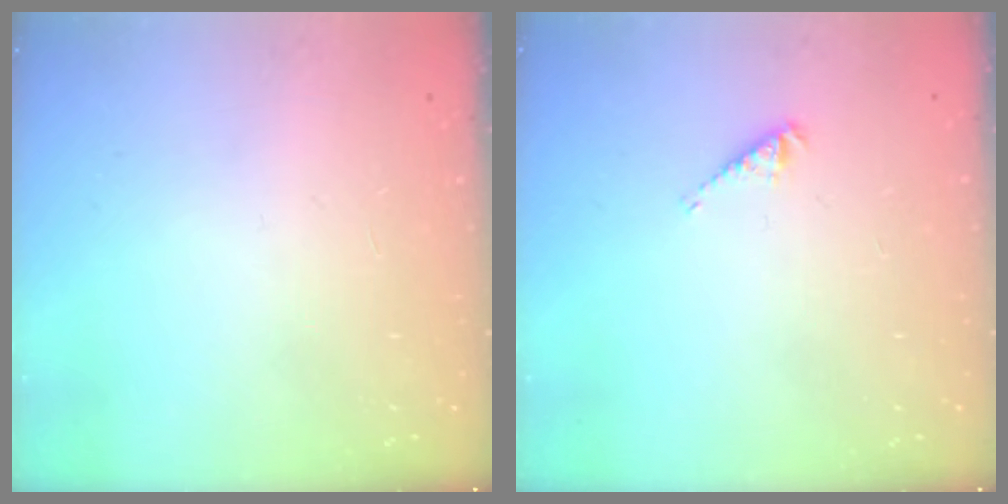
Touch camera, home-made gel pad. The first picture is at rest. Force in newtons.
{"total": 2.9, "press": 2.9, "slide": 0.5}